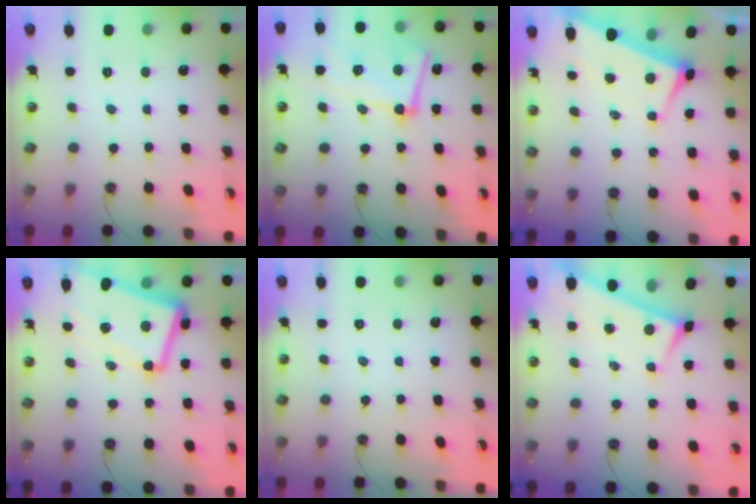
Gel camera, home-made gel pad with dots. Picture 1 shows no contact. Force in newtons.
{"total": 13.7, "press": 13.5, "slide": 2.4}
{"total": 2.9, "press": 2.8, "slide": 0.9}
{"total": 8.8, "press": 8.5, "slide": 2.1}
{"total": 0.0}
{"total": 0.0}